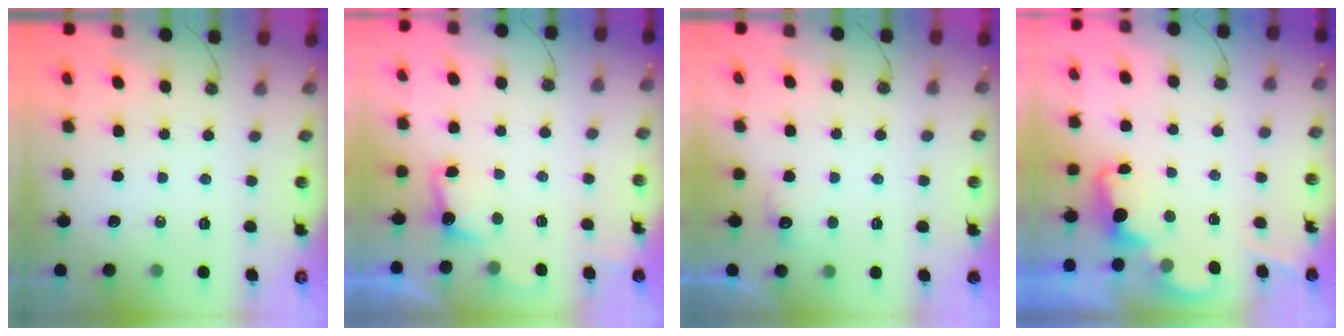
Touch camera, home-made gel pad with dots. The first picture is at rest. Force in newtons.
{"total": 2.9, "press": 2.7, "slide": 1.0}
{"total": 5.1, "press": 4.9, "slide": 1.2}
{"total": 2.3, "press": 2.2, "slide": 0.6}